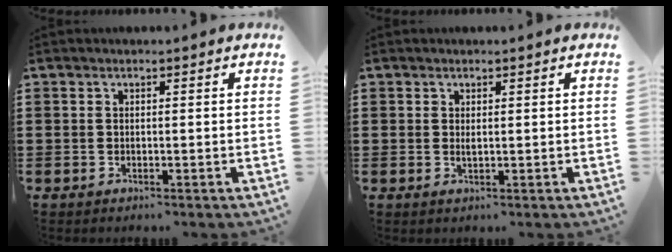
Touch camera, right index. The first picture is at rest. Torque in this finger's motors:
{"motor_torque": [0.70, 0.27, 0.21, 0.15]}